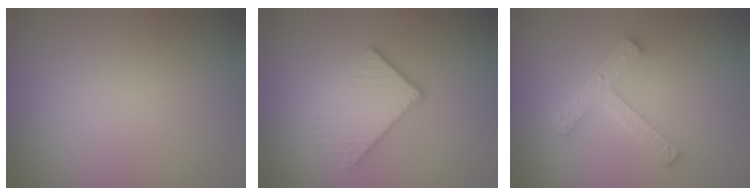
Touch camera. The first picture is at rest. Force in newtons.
{"total": 3.9, "press": 2.7, "slide": 2.9}
{"total": 4.3, "press": 3.3, "slide": 2.7}